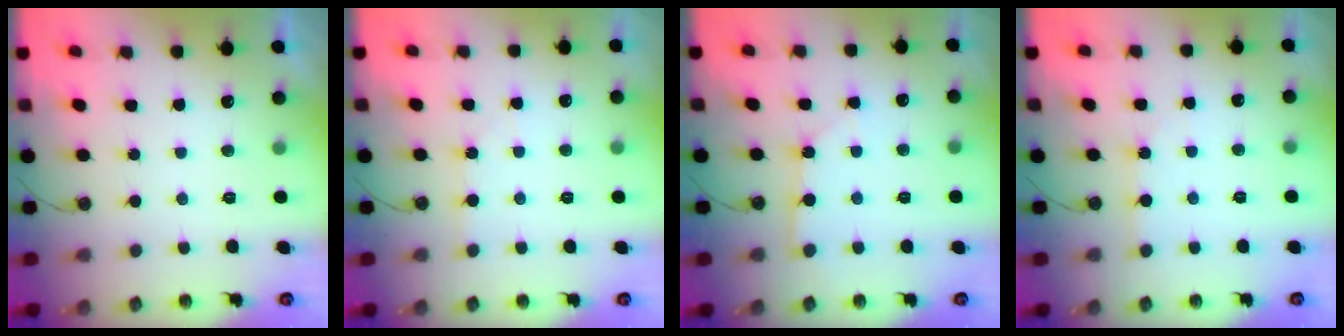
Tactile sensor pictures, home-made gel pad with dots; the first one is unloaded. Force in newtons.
{"total": 1.6, "press": 1.6, "slide": 0.2}
{"total": 3.0, "press": 2.9, "slide": 0.3}
{"total": 2.6, "press": 2.6, "slide": 0.3}